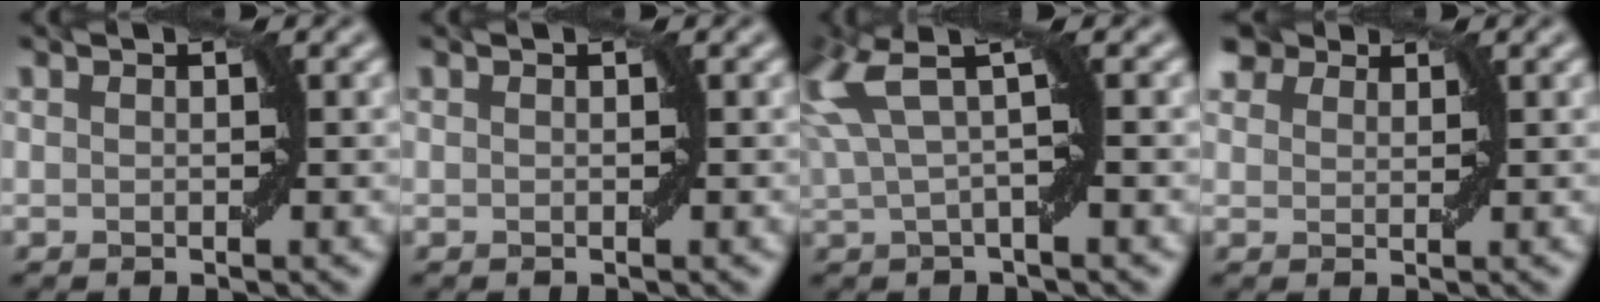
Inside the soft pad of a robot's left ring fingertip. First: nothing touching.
{"total": 0.0}
{"total": 5.8, "force": [2.1, 1.4, 5.2], "torque": [-0.113, 0.019, 0.037]}
{"total": 3.5, "force": [2.8, 1.7, 1.2], "torque": [-0.029, 0.005, 0.046]}